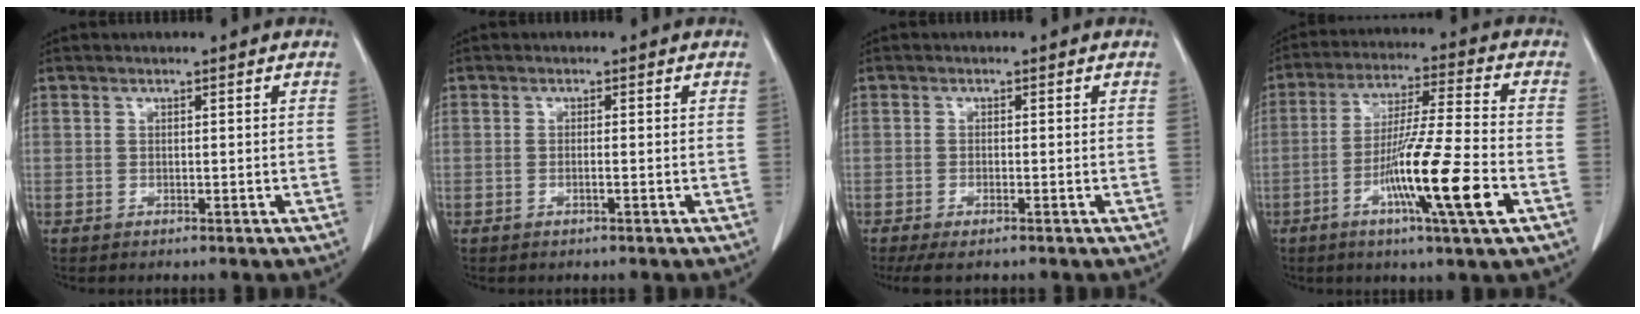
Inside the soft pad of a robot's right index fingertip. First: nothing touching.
{"total": 0.8, "force": [-0.3, -0.1, 0.8], "torque": [-0.017, 0.000, -0.005]}
{"total": 3.7, "force": [-2.6, 0.7, 2.6], "torque": [-0.044, -0.009, -0.042]}
{"total": 14.4, "force": [-5.2, -0.5, 13.4], "torque": [-0.246, -0.017, -0.097]}